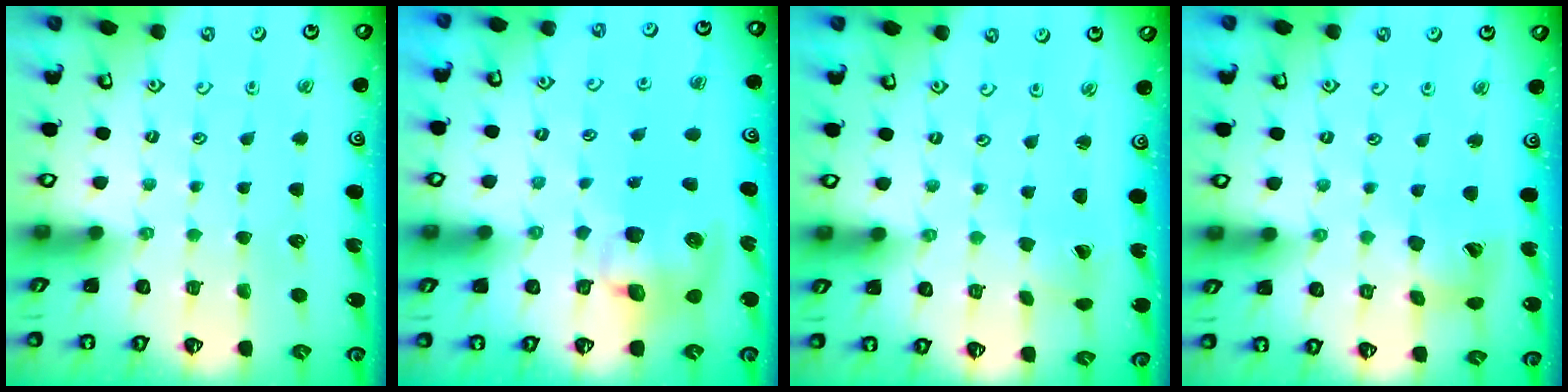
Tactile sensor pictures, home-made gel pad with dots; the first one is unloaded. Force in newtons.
{"total": 12.5, "press": 12.3, "slide": 2.0}
{"total": 1.5, "press": 1.5, "slide": 0.3}
{"total": 11.2, "press": 11.1, "slide": 1.5}